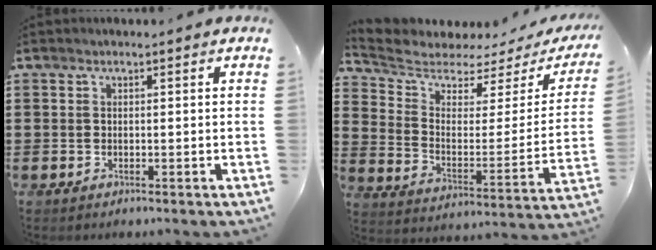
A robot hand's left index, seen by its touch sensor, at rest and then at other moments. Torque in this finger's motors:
{"motor_torque": [2.14, 0.00, 0.82, 0.05]}